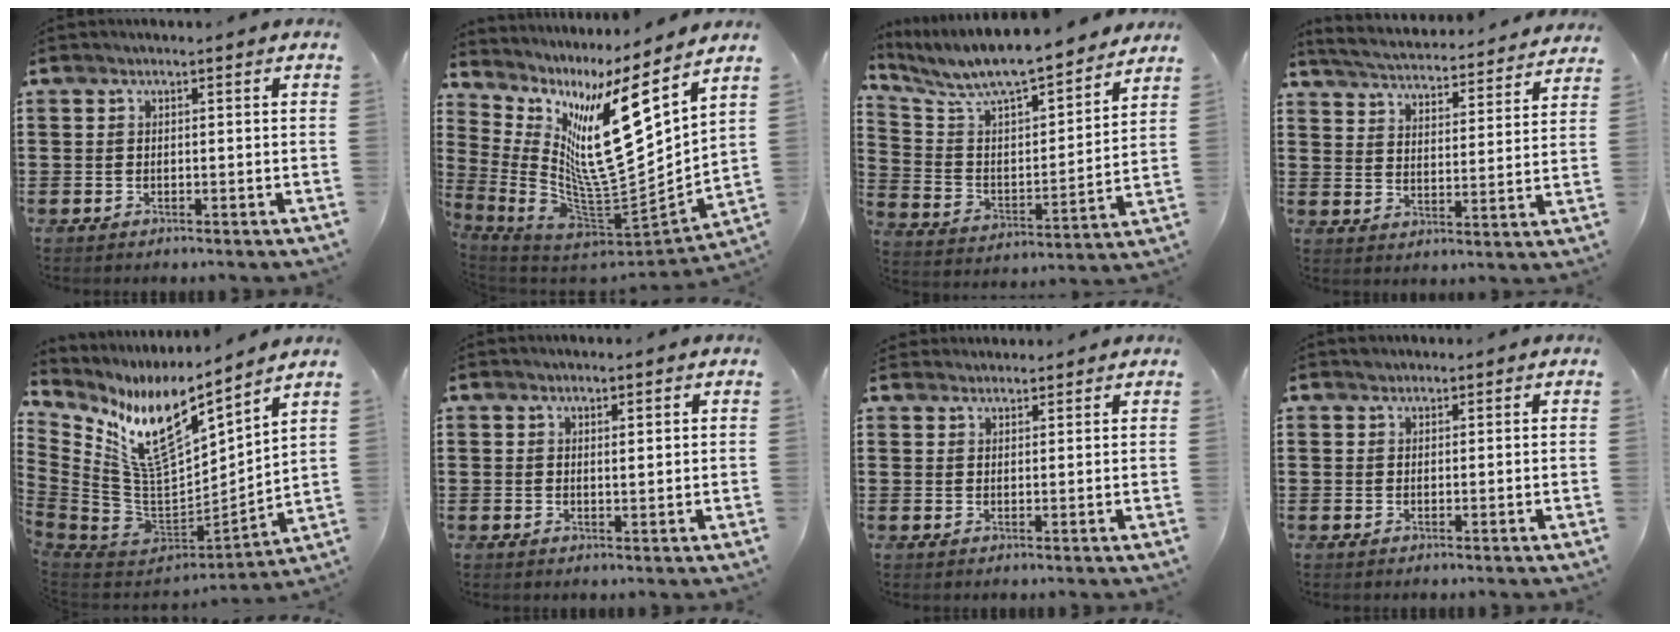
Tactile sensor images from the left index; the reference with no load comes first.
{"total": 15.7, "force": [4.4, 4.5, 14.4], "torque": [-0.251, -0.049, 0.065]}
{"total": 7.4, "force": [6.8, 0.7, 3.0], "torque": [-0.091, -0.057, 0.111]}
{"total": 4.0, "force": [3.9, -0.4, 0.4], "torque": [-0.033, -0.035, 0.060]}
{"total": 13.4, "force": [8.2, 4.5, 9.5], "torque": [-0.202, -0.064, 0.142]}
{"total": 1.6, "force": [1.4, 0.2, 0.7], "torque": [-0.015, 0.000, 0.026]}
{"total": 2.3, "force": [2.2, 0.5, -0.1], "torque": [-0.004, -0.001, 0.044]}
{"total": 1.2, "force": [1.1, 0.6, 0.0], "torque": [-0.002, 0.001, 0.023]}